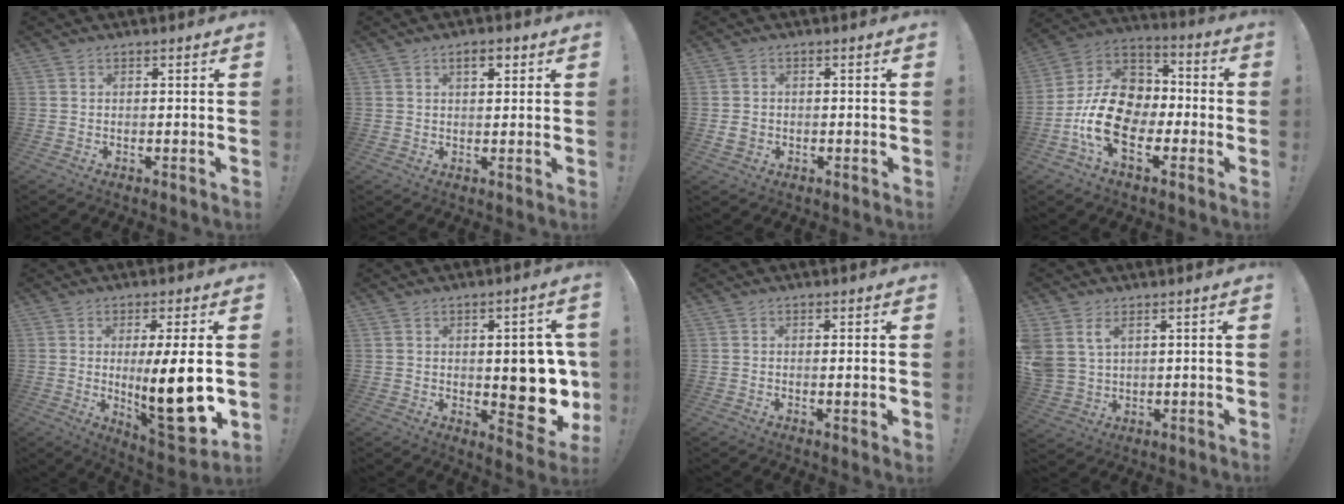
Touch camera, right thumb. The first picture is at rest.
{"total": 3.9, "force": [2.0, 1.6, 2.9], "torque": [-0.034, -0.006, 0.028]}
{"total": 2.8, "force": [-0.5, 2.6, 1.1], "torque": [-0.016, 0.006, -0.006]}
{"total": 19.1, "force": [-5.5, 13.4, 12.5], "torque": [-0.233, 0.036, -0.081]}
{"total": 16.8, "force": [-0.1, 3.6, 16.4], "torque": [-0.255, -0.021, 0.001]}
{"total": 12.1, "force": [0.5, 6.3, 10.3], "torque": [-0.116, -0.010, 0.016]}
{"total": 1.5, "force": [0.4, -0.2, 1.4], "torque": [-0.018, -0.004, 0.004]}
{"total": 6.4, "force": [3.4, 4.5, 3.1], "torque": [-0.063, -0.012, 0.067]}